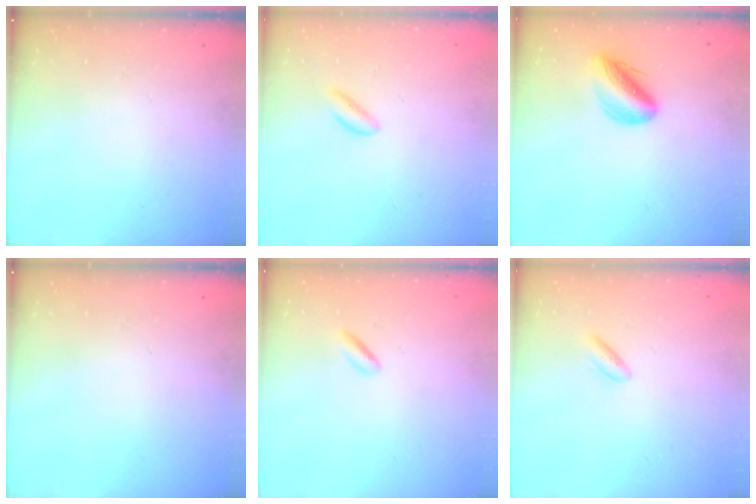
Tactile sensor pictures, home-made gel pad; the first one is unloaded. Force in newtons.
{"total": 1.3, "press": 1.2, "slide": 0.4}
{"total": 9.9, "press": 9.5, "slide": 2.6}
{"total": 0.0}
{"total": 2.8, "press": 2.6, "slide": 0.9}
{"total": 2.0, "press": 1.7, "slide": 1.2}